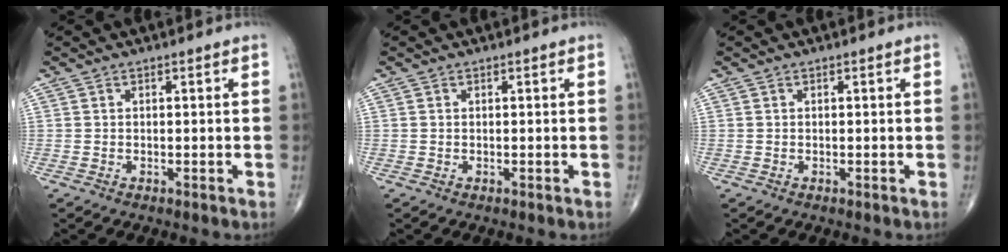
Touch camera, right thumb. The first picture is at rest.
{"total": 0.0}
{"total": 0.0}